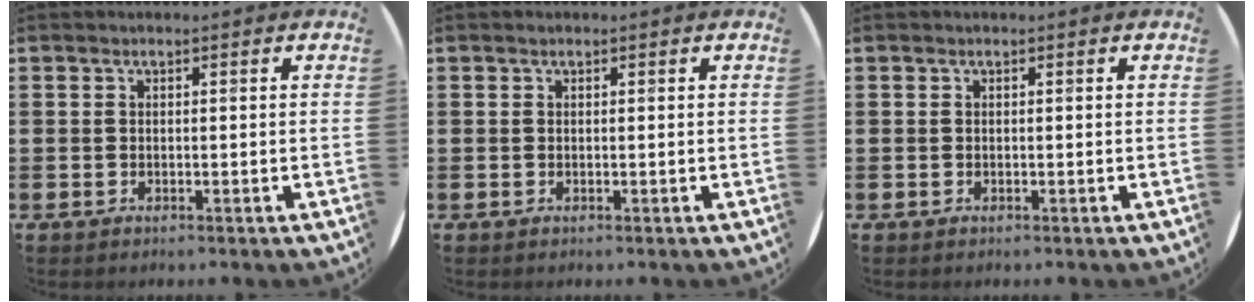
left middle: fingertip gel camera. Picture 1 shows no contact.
{"total": 0.0}
{"total": 0.0}